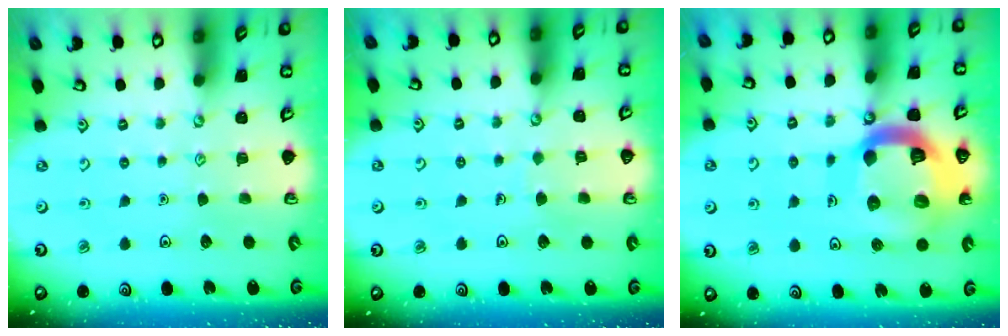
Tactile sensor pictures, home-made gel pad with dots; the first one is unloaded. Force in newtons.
{"total": 2.3, "press": 2.3, "slide": 0.1}
{"total": 20.6, "press": 20.4, "slide": 2.4}